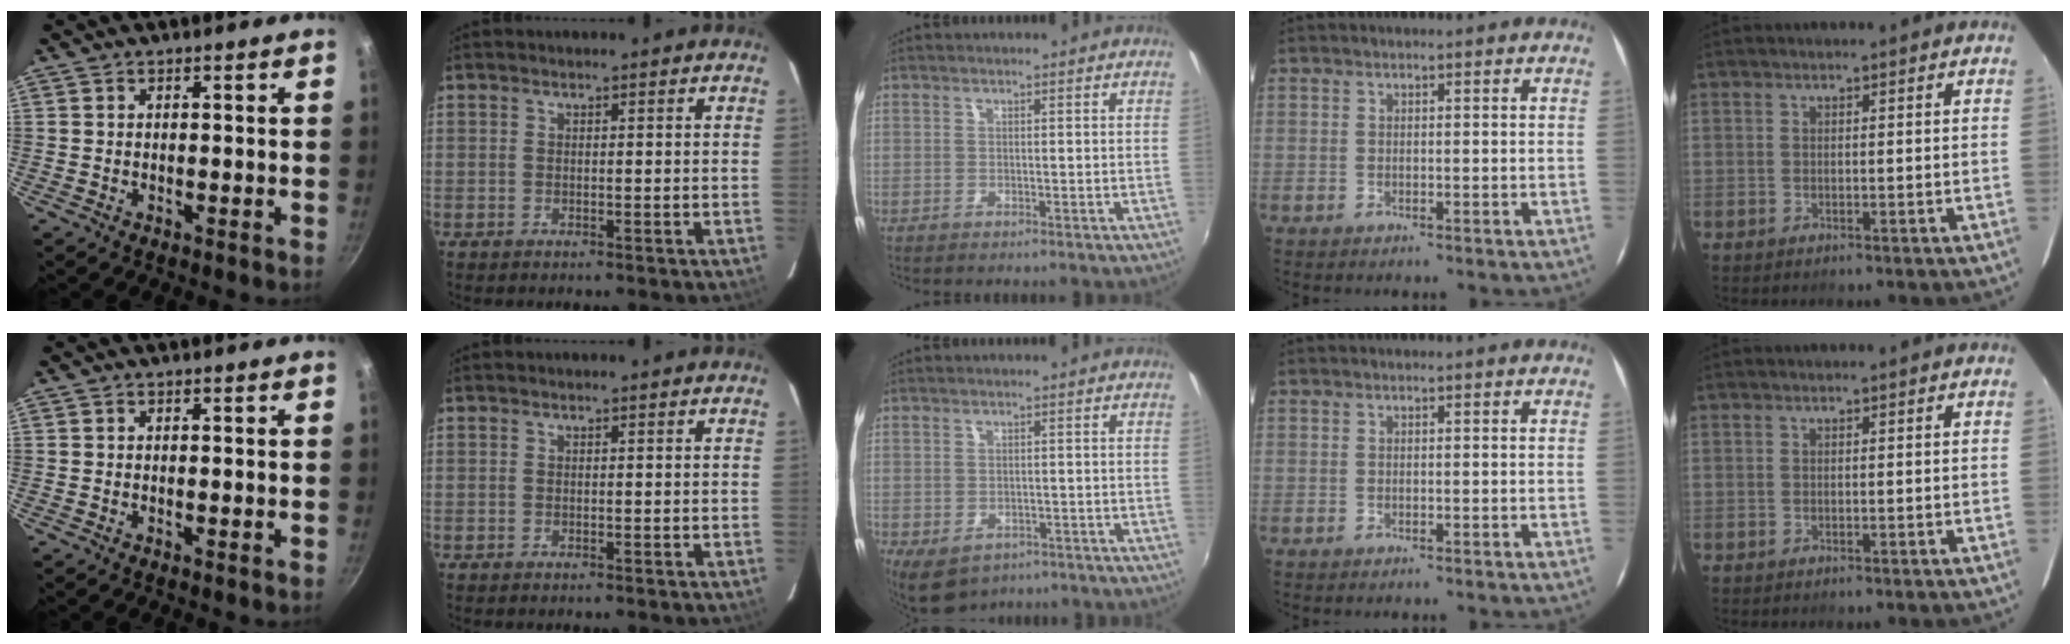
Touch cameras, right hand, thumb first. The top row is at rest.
{"middle": {"total": 6.2, "force": [-3.2, 4.3, 3.2], "torque": [-0.064, -0.024, -0.039]}}